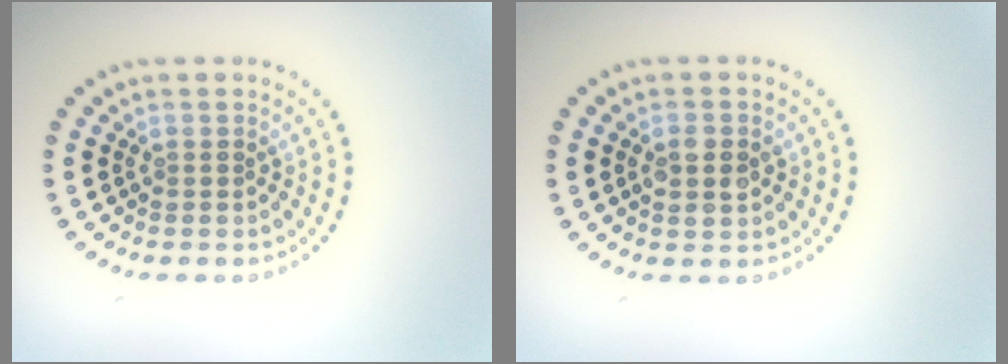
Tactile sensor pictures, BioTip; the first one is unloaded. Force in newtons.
{"total": 2.0, "press": 2.0, "slide": 0.2}